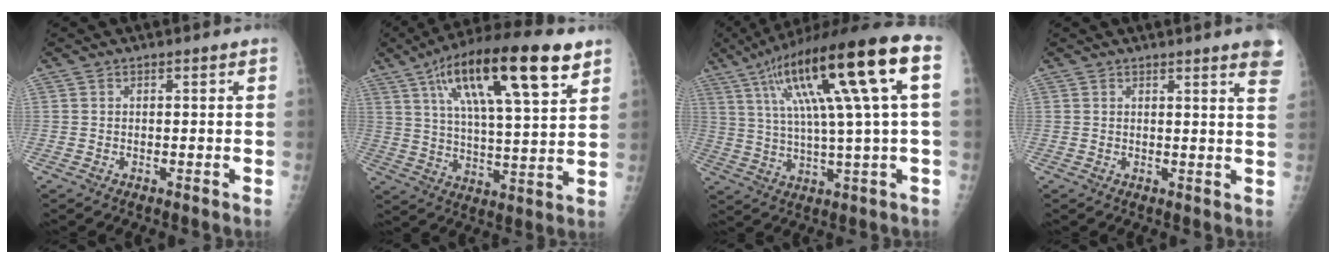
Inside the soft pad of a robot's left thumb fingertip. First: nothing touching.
{"total": 22.8, "force": [11.6, 6.3, 18.5], "torque": [-0.298, -0.012, 0.190]}
{"total": 22.2, "force": [7.3, 2.9, 20.8], "torque": [-0.353, 0.018, 0.117]}
{"total": 6.7, "force": [4.7, 0.5, 4.8], "torque": [-0.045, -0.013, 0.039]}